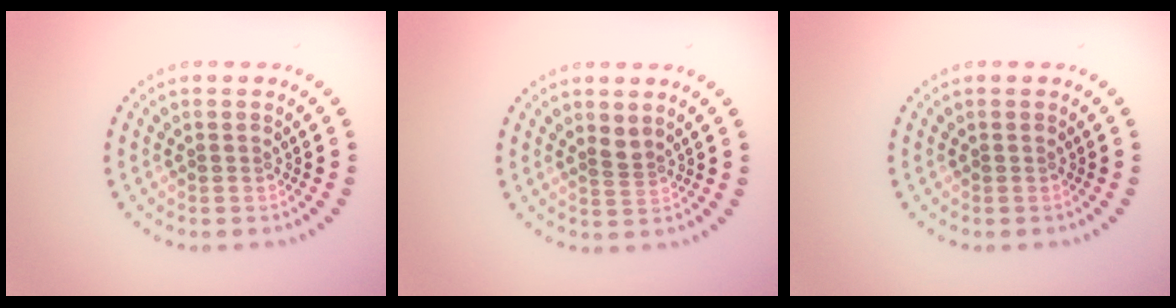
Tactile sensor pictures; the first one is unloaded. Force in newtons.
{"total": 1.0, "press": 0.6, "slide": 0.8}
{"total": 0.0}